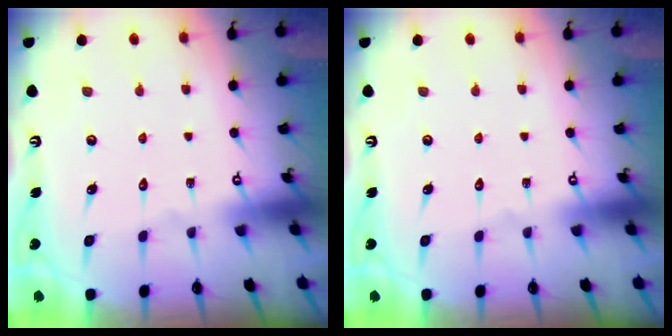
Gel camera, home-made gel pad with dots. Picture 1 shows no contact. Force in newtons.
{"total": 0.0}